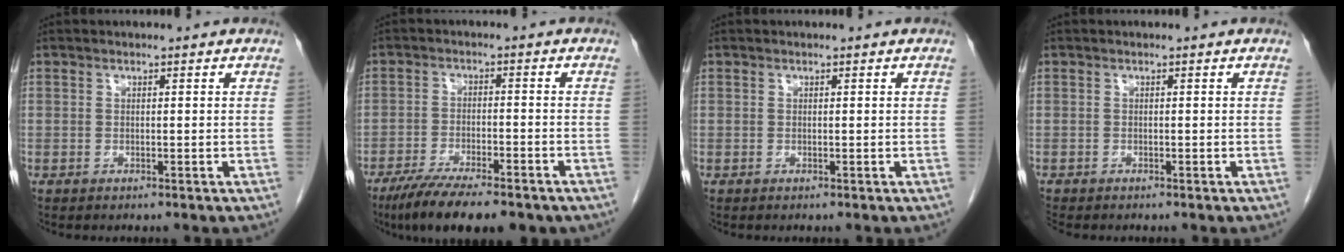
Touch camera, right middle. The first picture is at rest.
{"total": 12.9, "force": [-9.8, 3.0, 7.9], "torque": [-0.125, -0.022, -0.150]}
{"total": 0.0}
{"total": 1.3, "force": [-1.2, 0.4, 0.3], "torque": [-0.012, -0.004, -0.021]}